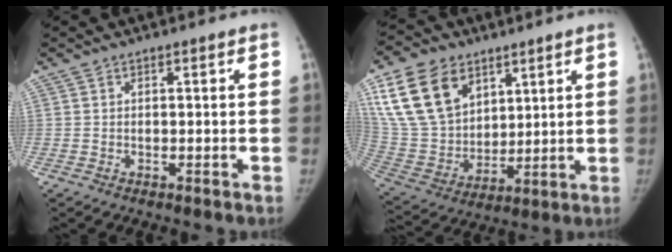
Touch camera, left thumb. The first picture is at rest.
{"total": 19.7, "force": [9.7, 13.5, 10.7], "torque": [-0.189, -0.026, 0.193]}